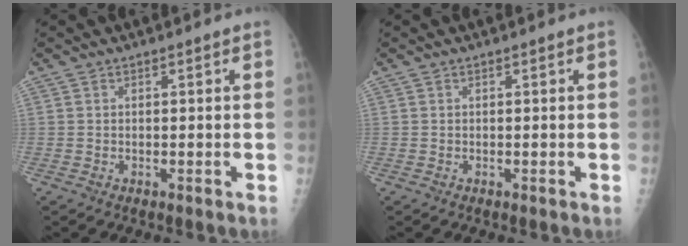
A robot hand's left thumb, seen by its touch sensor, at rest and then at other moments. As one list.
[{"total": 0.0}]